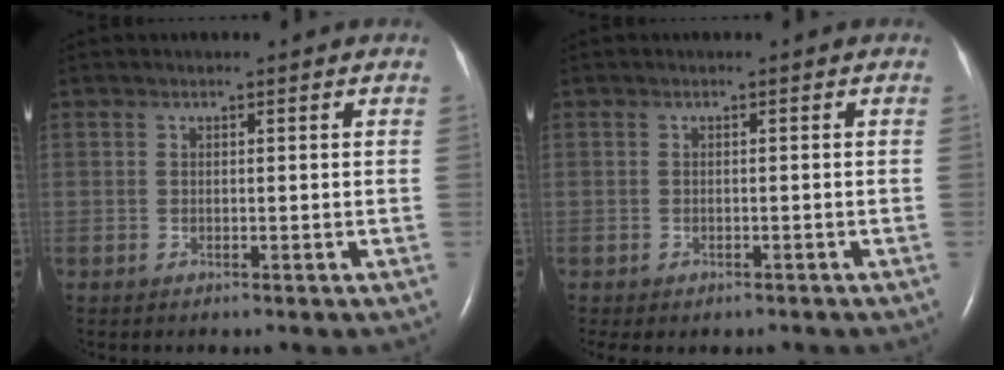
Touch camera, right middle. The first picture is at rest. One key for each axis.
{"total": 2.6, "fx": -2.0, "fy": 1.3, "fz": 1.0, "tx": -0.014, "ty": -0.002, "tz": -0.020}